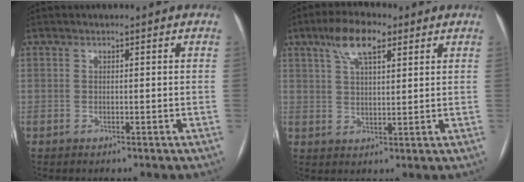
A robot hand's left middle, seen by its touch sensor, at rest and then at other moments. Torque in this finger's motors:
{"motor_torque": [0.83, -0.80, 0.52, 0.16]}